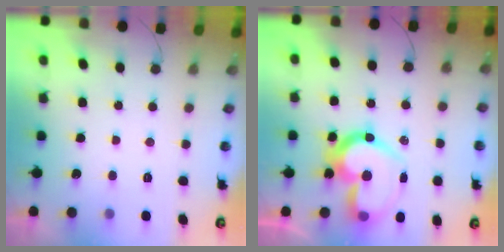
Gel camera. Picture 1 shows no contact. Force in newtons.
{"total": 18.6, "press": 18.6, "slide": 1.6}